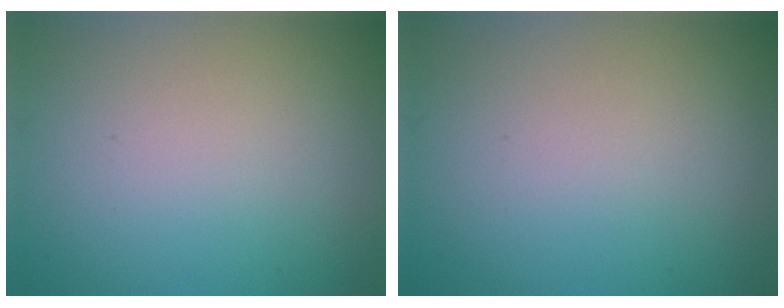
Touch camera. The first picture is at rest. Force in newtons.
{"total": 0.0}